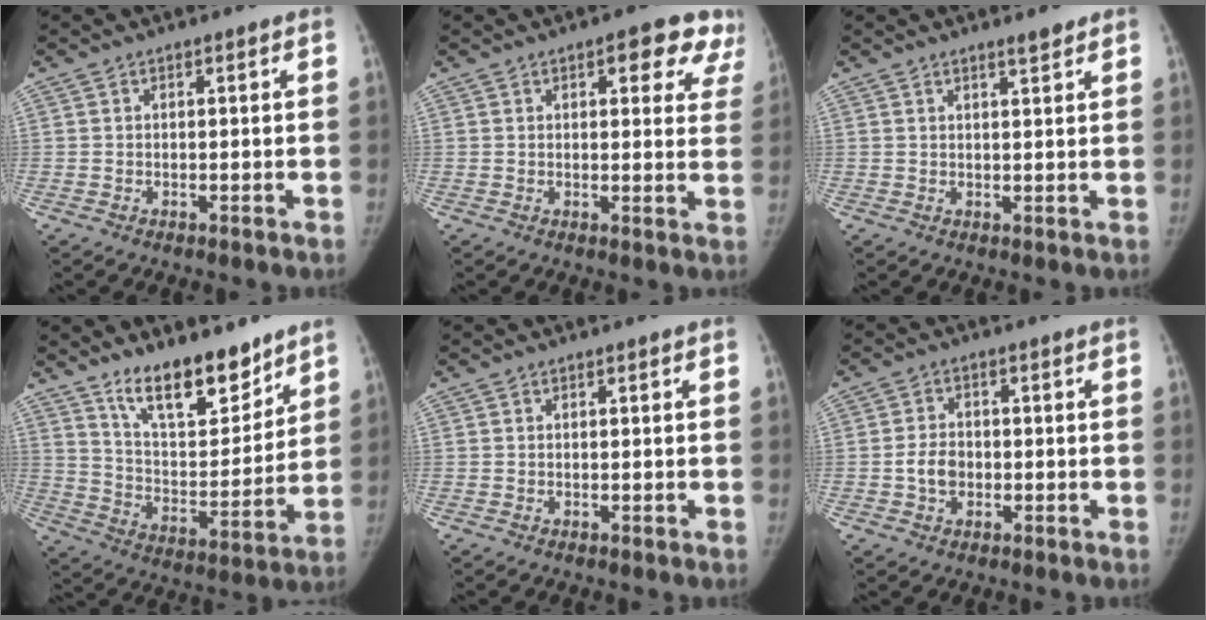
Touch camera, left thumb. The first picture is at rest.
{"total": 10.4, "force": [5.9, 4.7, 7.1], "torque": [-0.031, -0.016, 0.055]}
{"total": 2.0, "force": [1.6, 0.3, 1.2], "torque": [-0.012, -0.012, 0.026]}
{"total": 15.7, "force": [11.9, 5.9, 8.4], "torque": [-0.092, -0.089, 0.209]}
{"total": 0.0}
{"total": 4.4, "force": [-0.9, 3.4, 2.7], "torque": [-0.039, 0.009, -0.018]}